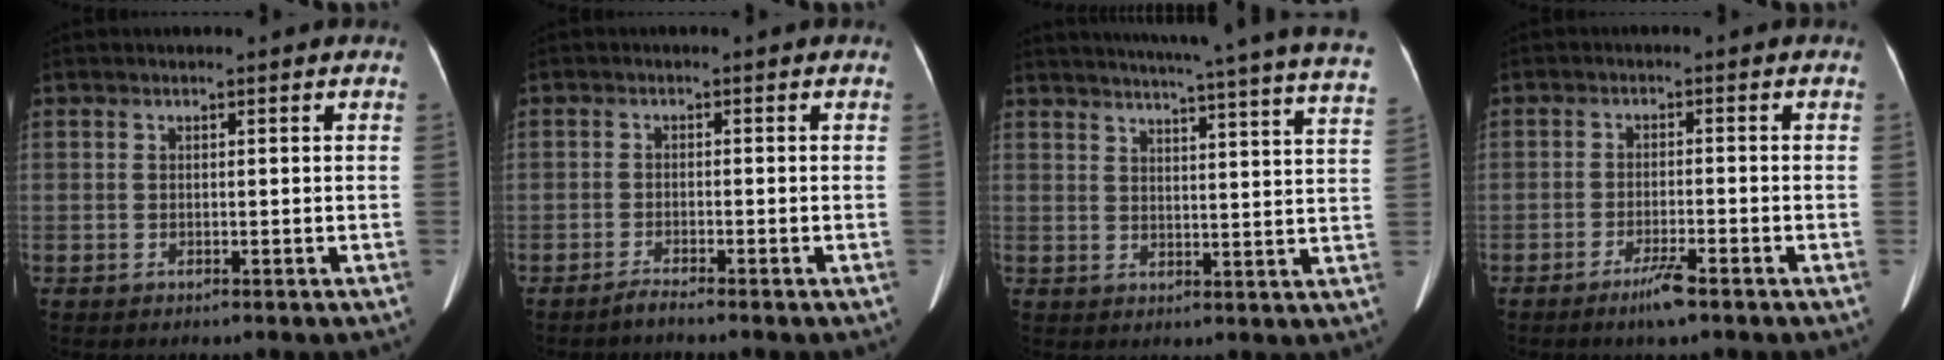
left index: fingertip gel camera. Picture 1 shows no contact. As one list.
[{"total": 1.6, "force": [-1.5, -0.3, 0.5], "torque": [-0.016, -0.003, -0.029]}, {"total": 27.9, "force": [25.3, -0.7, 11.6], "torque": [-0.175, -0.073, 0.294]}, {"total": 3.6, "force": [-2.7, 0.1, 2.5], "torque": [-0.052, -0.006, -0.047]}]